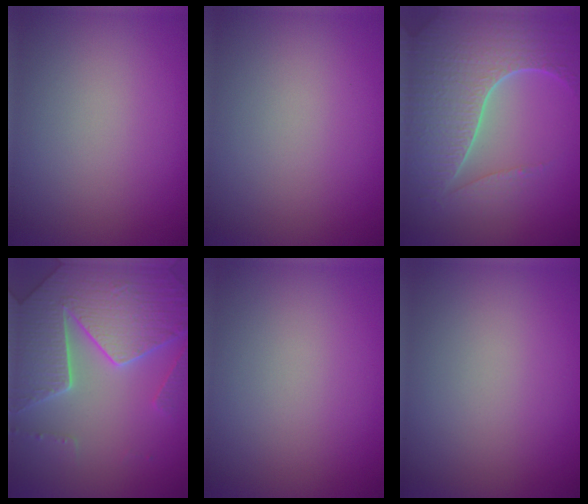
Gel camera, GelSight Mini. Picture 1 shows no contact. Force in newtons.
{"total": 0.0}
{"total": 7.7, "press": 5.6, "slide": 5.2}
{"total": 7.4, "press": 7.2, "slide": 1.9}
{"total": 0.0}
{"total": 0.0}